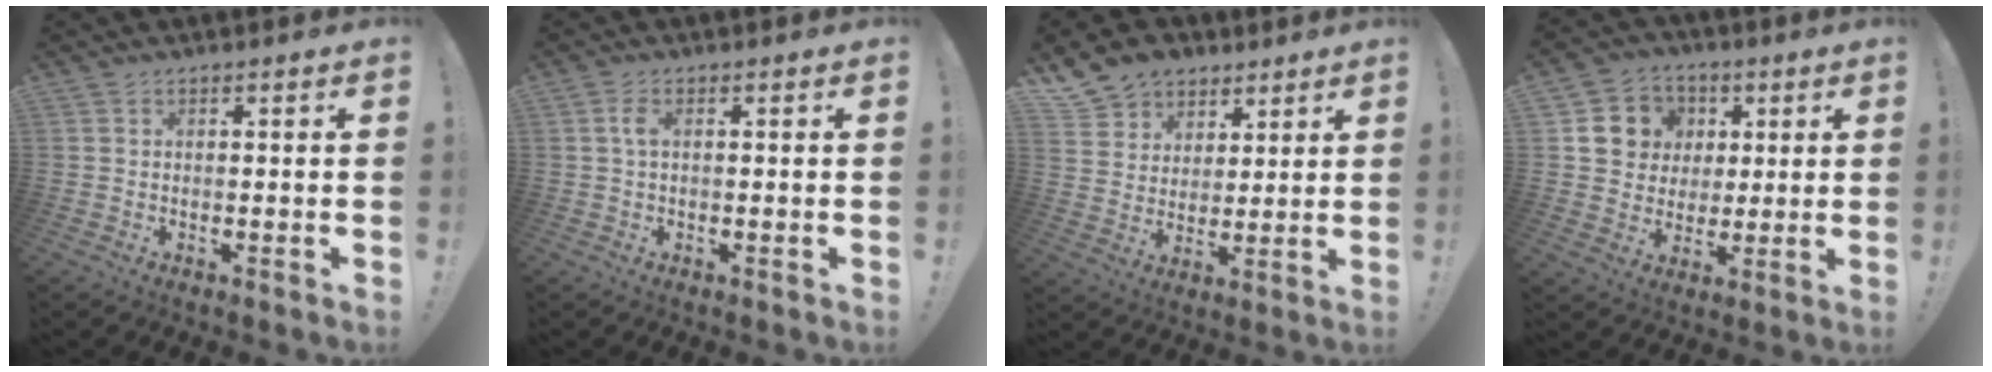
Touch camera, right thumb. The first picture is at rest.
{"total": 2.4, "force": [0.2, 0.7, 2.3], "torque": [-0.038, 0.003, 0.001]}
{"total": 11.0, "force": [6.9, 8.3, 2.4], "torque": [-0.046, -0.041, 0.140]}
{"total": 11.1, "force": [2.7, 10.3, 3.0], "torque": [-0.039, -0.005, 0.058]}